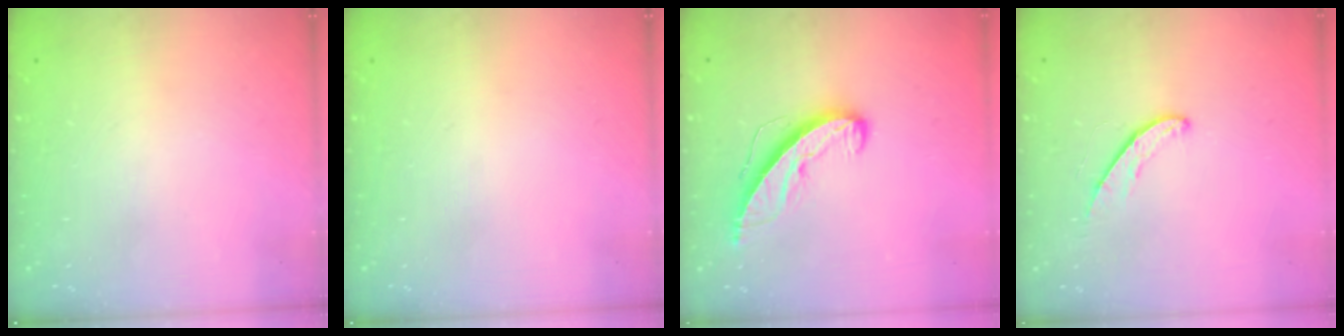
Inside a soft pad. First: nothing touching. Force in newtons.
{"total": 0.0}
{"total": 8.8, "press": 8.7, "slide": 0.2}
{"total": 5.6, "press": 5.5, "slide": 0.5}